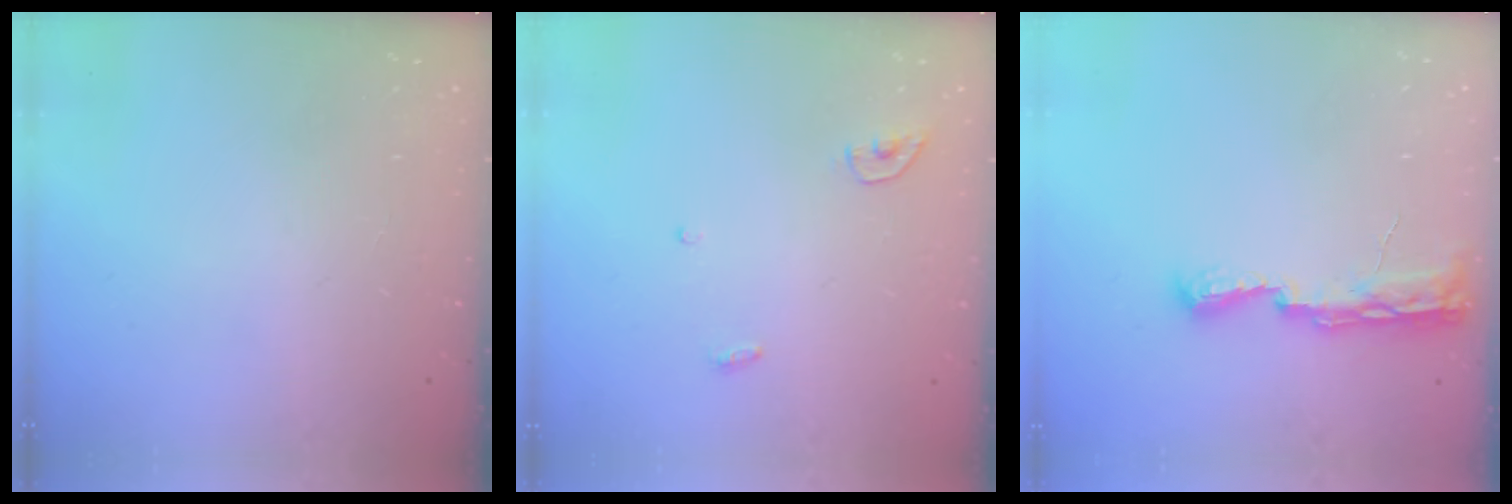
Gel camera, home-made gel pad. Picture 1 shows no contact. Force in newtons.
{"total": 3.4, "press": 3.4, "slide": 0.3}
{"total": 10.6, "press": 9.1, "slide": 5.5}